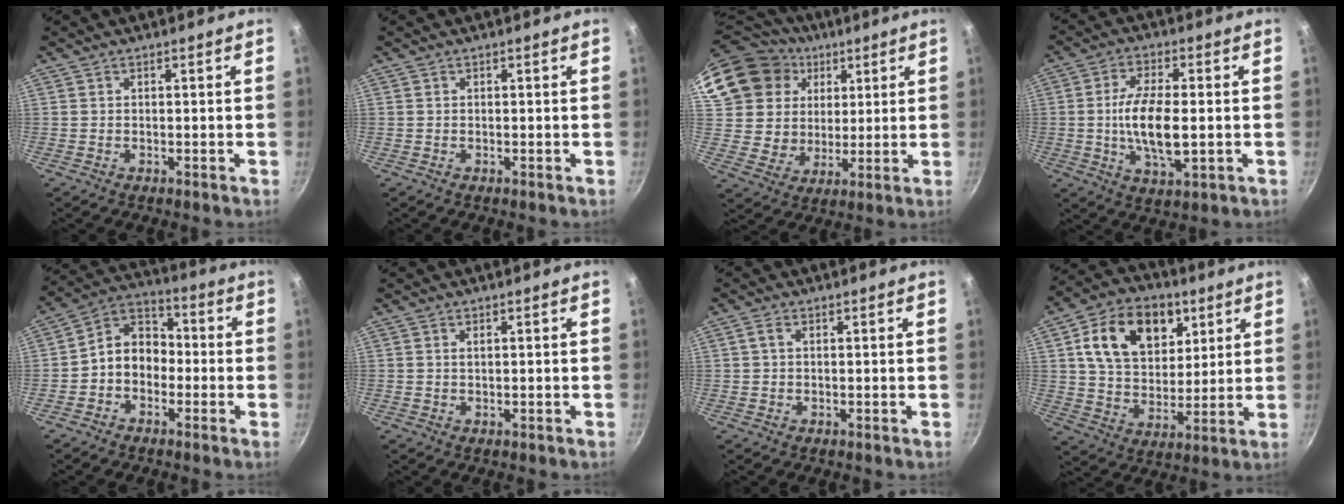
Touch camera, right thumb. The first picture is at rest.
{"total": 0.0}
{"total": 20.0, "force": [8.9, 16.3, 7.3], "torque": [-0.144, 0.006, 0.175]}
{"total": 11.4, "force": [-0.8, 4.6, 10.4], "torque": [-0.197, 0.002, -0.016]}
{"total": 8.7, "force": [-2.1, 6.8, 5.0], "torque": [-0.046, 0.043, -0.058]}
{"total": 1.0, "force": [0.3, 0.5, 0.8], "torque": [-0.012, 0.002, 0.005]}
{"total": 1.4, "force": [0.4, 0.9, 1.1], "torque": [-0.022, 0.005, 0.006]}
{"total": 18.3, "force": [7.0, 12.6, 11.3], "torque": [-0.157, -0.014, 0.112]}